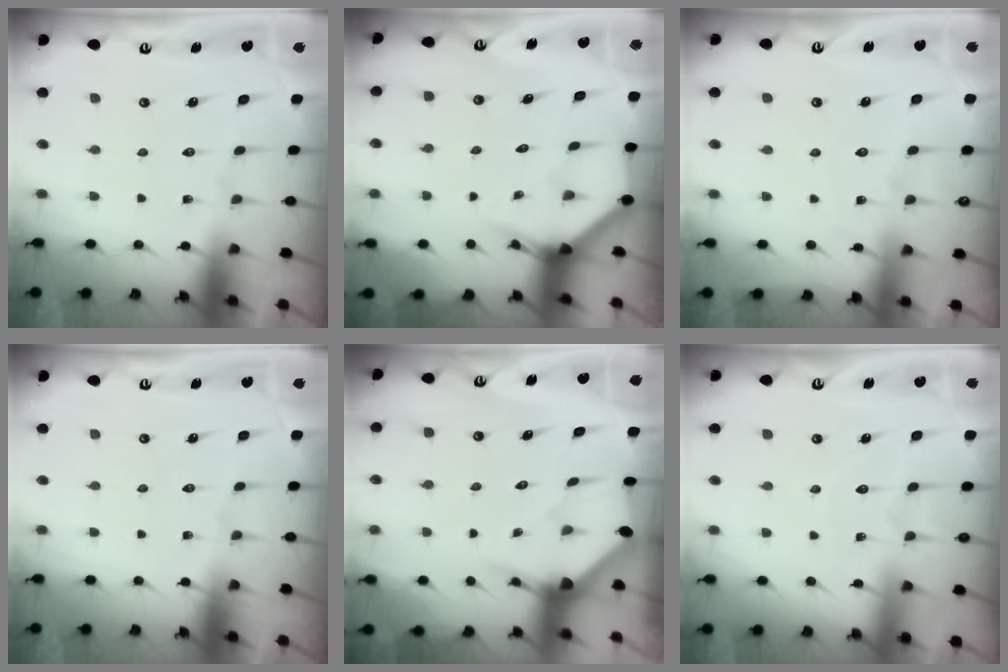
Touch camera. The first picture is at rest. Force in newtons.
{"total": 3.9, "press": 3.9, "slide": 0.4}
{"total": 6.1, "press": 6.0, "slide": 0.9}
{"total": 0.0}
{"total": 3.2, "press": 3.2, "slide": 0.3}
{"total": 3.7, "press": 3.7, "slide": 0.4}